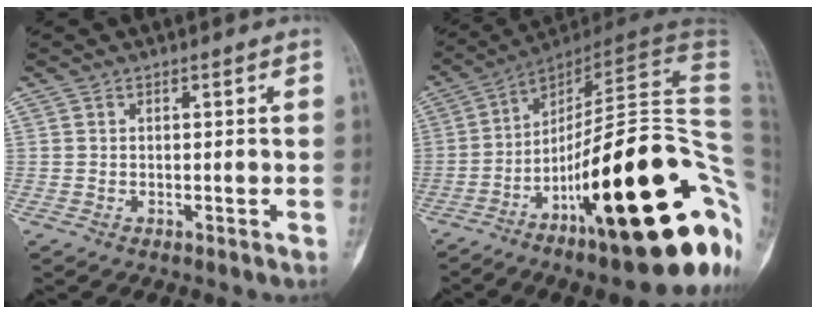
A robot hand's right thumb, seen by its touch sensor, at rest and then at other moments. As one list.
[{"total": 34.6, "force": [-10.4, 8.2, 32.0], "torque": [-0.375, 0.056, -0.158]}]